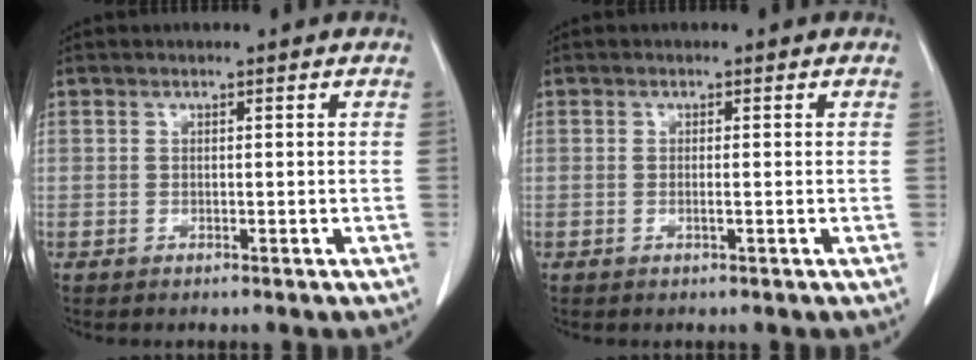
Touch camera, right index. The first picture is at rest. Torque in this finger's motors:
{"motor_torque": [-0.21, 0.02, -0.06, -0.01]}